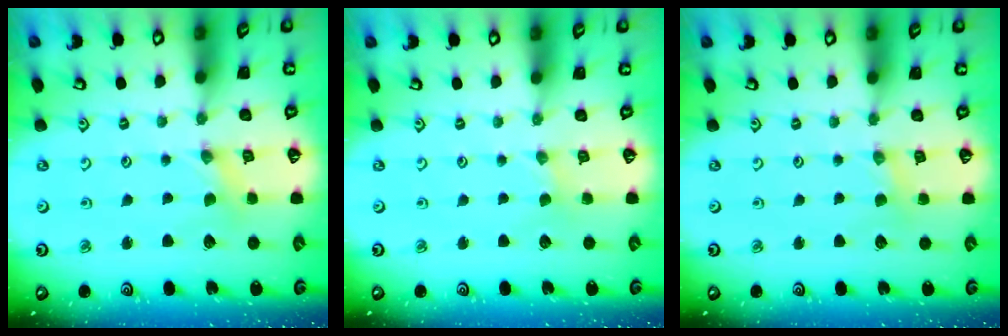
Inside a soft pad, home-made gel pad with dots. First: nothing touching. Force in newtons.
{"total": 0.0}
{"total": 2.0, "press": 2.0, "slide": 0.3}